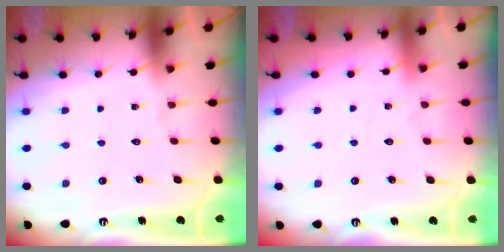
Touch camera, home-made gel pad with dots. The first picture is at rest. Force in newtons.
{"total": 2.1, "press": 2.1, "slide": 0.2}